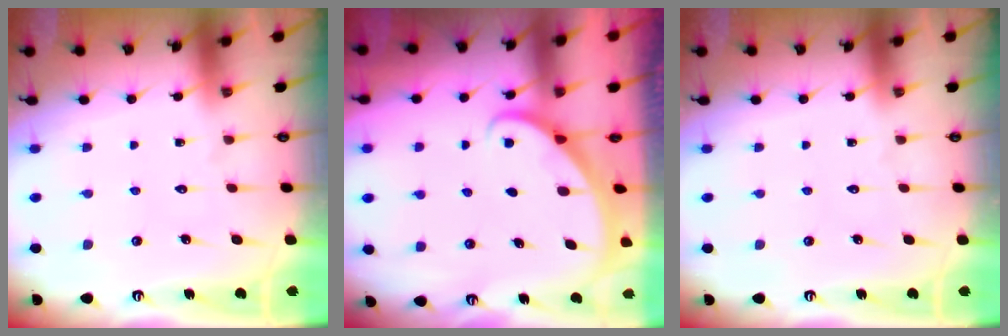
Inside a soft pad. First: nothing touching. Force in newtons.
{"total": 2.1, "press": 2.1, "slide": 0.1}
{"total": 0.0}